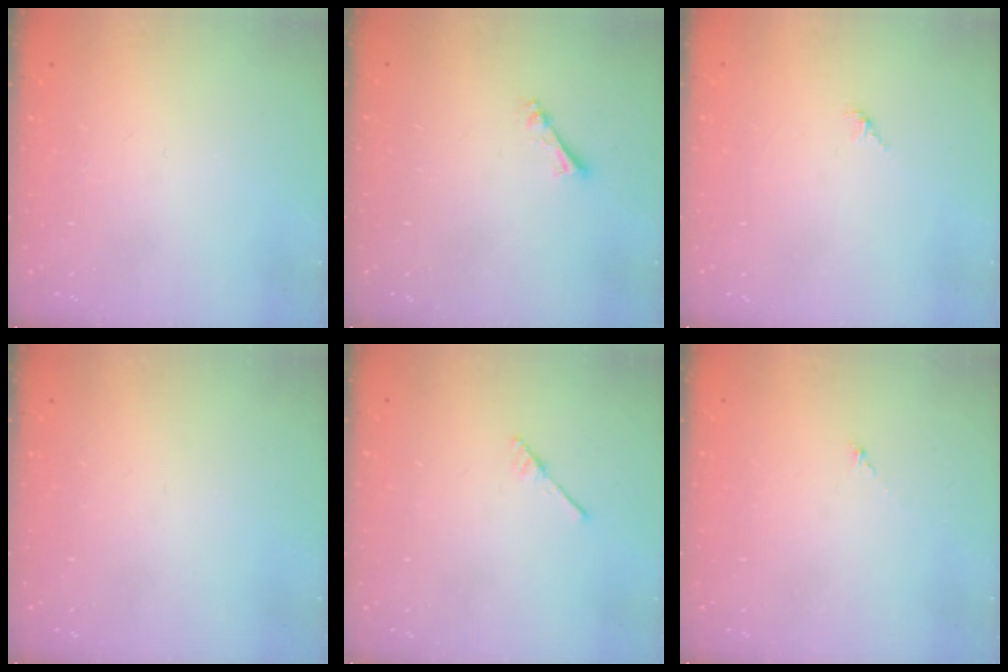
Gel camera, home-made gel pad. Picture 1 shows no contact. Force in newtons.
{"total": 2.5, "press": 2.4, "slide": 0.5}
{"total": 1.5, "press": 1.4, "slide": 0.4}
{"total": 0.0}
{"total": 2.5, "press": 2.4, "slide": 0.3}
{"total": 0.0}